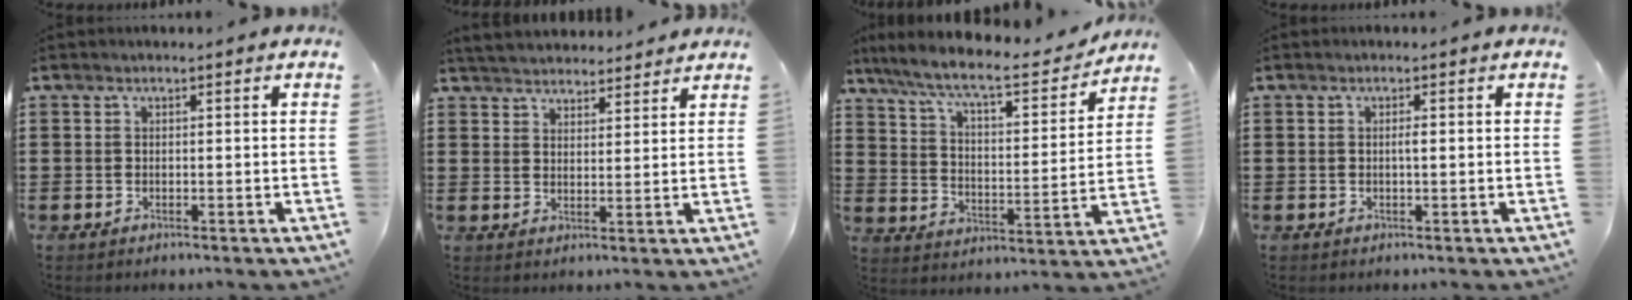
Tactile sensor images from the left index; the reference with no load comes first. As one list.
[{"total": 3.7, "force": [3.6, 0.6, 0.0], "torque": [-0.014, -0.011, 0.067]}, {"total": 8.8, "force": [7.4, 0.9, 4.6], "torque": [-0.118, -0.045, 0.123]}, {"total": 0.7, "force": [-0.1, 0.1, 0.7], "torque": [-0.014, -0.003, -0.002]}]